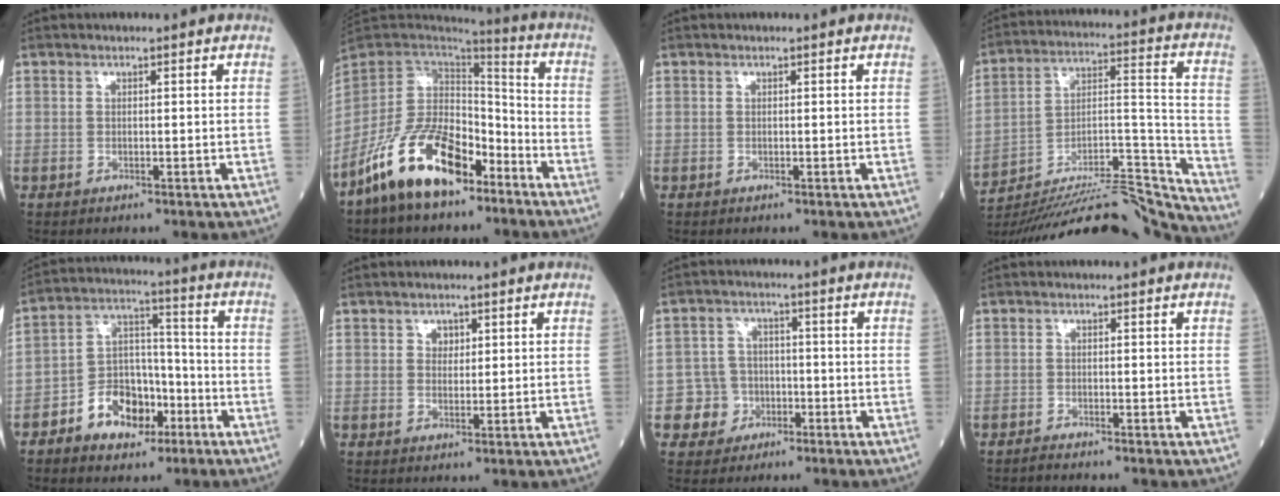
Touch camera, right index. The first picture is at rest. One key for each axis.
{"total": 15.6, "fx": -9.7, "fy": 7.0, "fz": 10.1, "tx": -0.205, "ty": 0.009, "tz": -0.184}
{"total": 0.0}
{"total": 29.1, "fx": -27.4, "fy": 1.4, "fz": 9.6, "tx": -0.135, "ty": -0.003, "tz": -0.416}
{"total": 10.1, "fx": -5.2, "fy": 6.5, "fz": 5.7, "tx": -0.112, "ty": 0.029, "tz": -0.089}
{"total": 1.7, "fx": 0.8, "fy": 1.3, "fz": 0.8, "tx": -0.009, "ty": -0.002, "tz": 0.013}
{"total": 5.2, "fx": -2.1, "fy": 4.7, "fz": 0.0, "tx": 0.008, "ty": 0.018, "tz": -0.034}
{"total": 1.9, "fx": -1.8, "fy": -0.2, "fz": 0.6, "tx": -0.011, "ty": 0.000, "tz": -0.027}